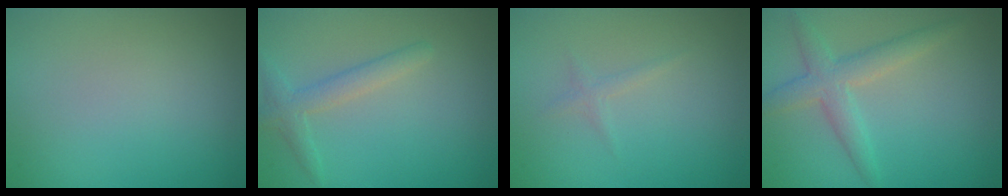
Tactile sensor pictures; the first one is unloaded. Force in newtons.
{"total": 2.1, "press": 2.1, "slide": 0.1}
{"total": 0.8, "press": 0.8, "slide": 0.0}
{"total": 3.3, "press": 3.3, "slide": 0.0}